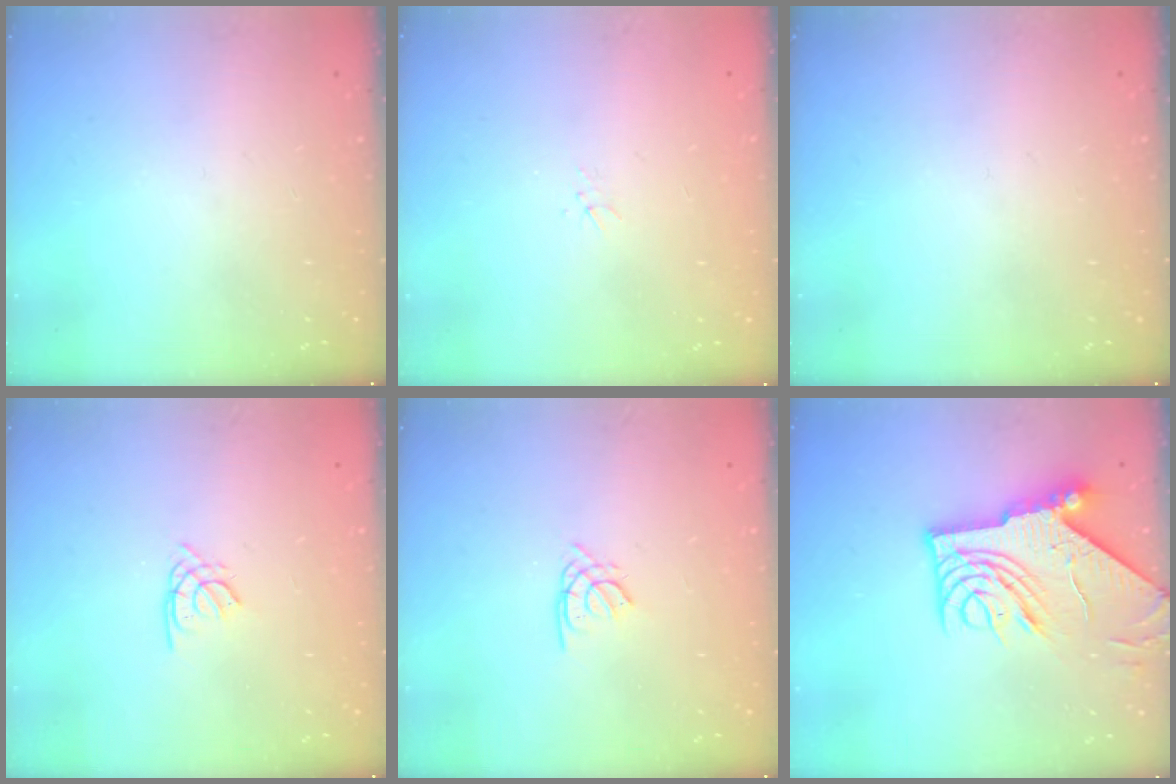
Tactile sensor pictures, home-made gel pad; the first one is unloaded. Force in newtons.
{"total": 1.5, "press": 1.5, "slide": 0.2}
{"total": 0.0}
{"total": 1.4, "press": 1.4, "slide": 0.4}
{"total": 1.4, "press": 1.4, "slide": 0.4}
{"total": 14.4, "press": 14.4, "slide": 1.3}